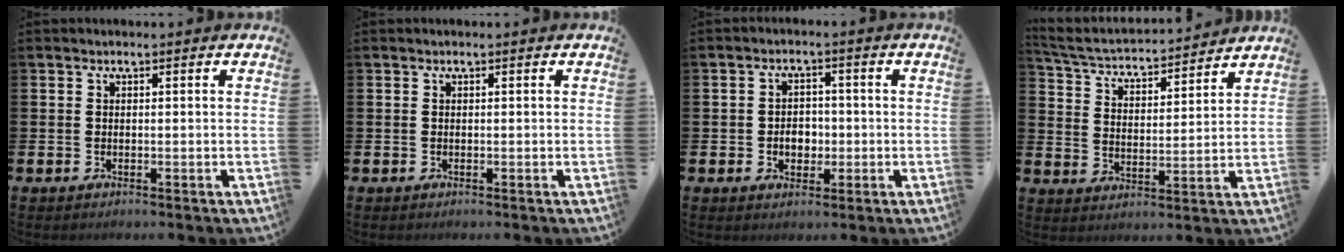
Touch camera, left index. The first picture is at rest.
{"total": 0.0}
{"total": 3.2, "force": [-0.7, 2.5, 1.8], "torque": [-0.023, 0.000, -0.020]}
{"total": 4.4, "force": [4.2, 0.9, 0.8], "torque": [-0.046, -0.039, 0.066]}